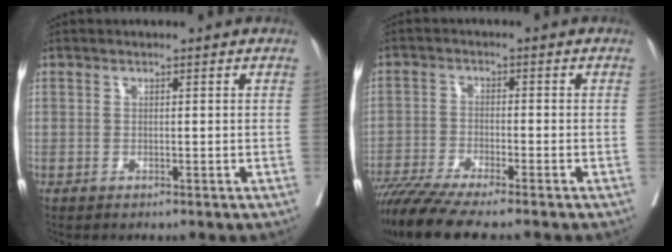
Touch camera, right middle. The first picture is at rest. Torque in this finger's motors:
{"motor_torque": [1.10, -1.03, 0.34, 0.07]}